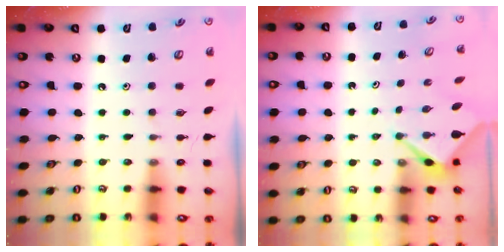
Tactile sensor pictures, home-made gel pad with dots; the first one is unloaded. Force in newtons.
{"total": 2.7, "press": 2.7, "slide": 0.0}